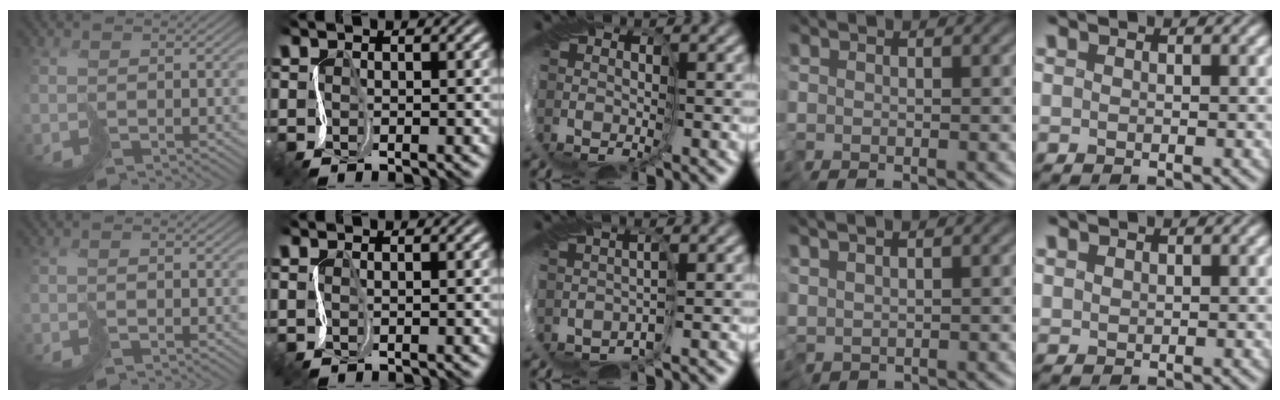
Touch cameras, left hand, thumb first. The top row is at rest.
{"thumb": {"total": 0.9, "force": [-0.4, 0.3, 0.7], "torque": [-0.014, 0.001, -0.009]}, "index": {"total": 0.9, "force": [0.9, 0.2, -0.1], "torque": [0.000, 0.004, 0.012]}, "middle": {"total": 0.8, "force": [-0.8, 0.0, 0.0], "torque": [-0.015, 0.001, -0.012]}, "ring": {"total": 1.4, "force": [1.1, 0.3, 0.9], "torque": [-0.028, 0.001, 0.024]}, "little": {"total": 0.8, "force": [0.8, 0.3, 0.0], "torque": [-0.005, 0.000, 0.021]}}